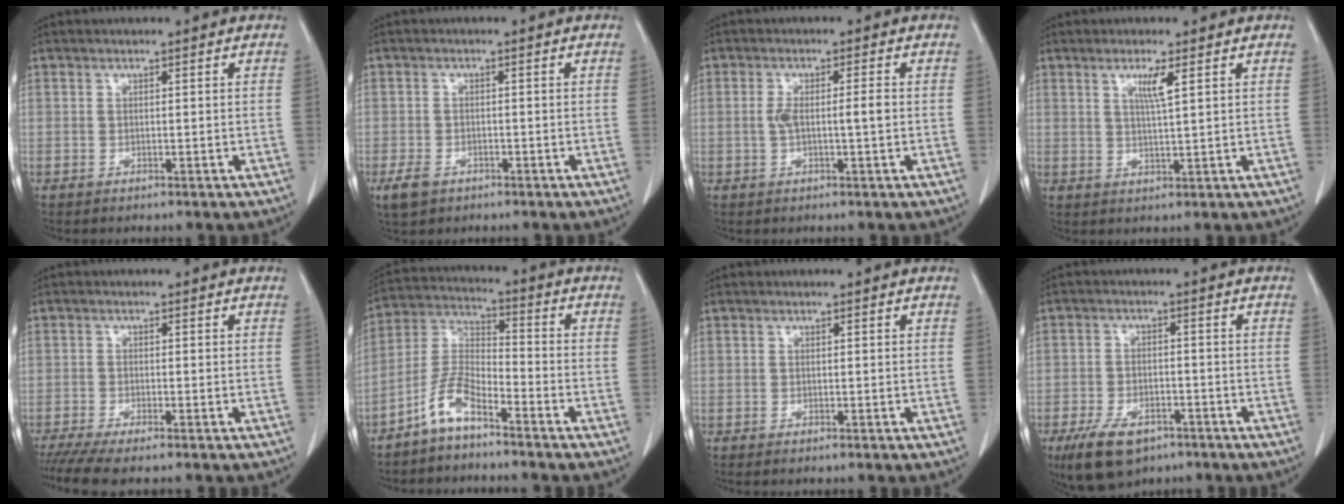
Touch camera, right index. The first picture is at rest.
{"total": 3.2, "force": [-1.8, 2.2, 1.6], "torque": [-0.034, -0.001, -0.023]}
{"total": 3.6, "force": [-0.3, 0.3, 3.5], "torque": [-0.070, 0.006, -0.002]}
{"total": 3.4, "force": [1.5, -0.3, 3.0], "torque": [-0.060, -0.005, 0.029]}
{"total": 6.0, "force": [-4.9, 0.2, 3.5], "torque": [-0.054, -0.013, -0.083]}
{"total": 7.1, "force": [-5.1, 1.7, 4.6], "torque": [-0.108, 0.006, -0.109]}
{"total": 0.5, "force": [-0.5, 0.0, 0.2], "torque": [-0.008, -0.001, -0.008]}
{"total": 8.6, "force": [-5.6, 4.2, 4.9], "torque": [-0.091, -0.006, -0.089]}